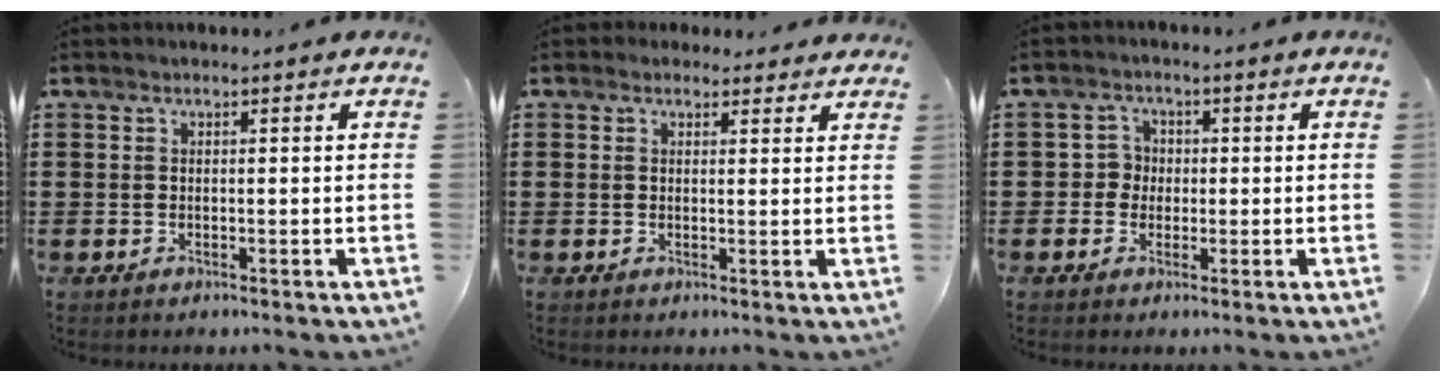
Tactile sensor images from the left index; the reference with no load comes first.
{"total": 1.9, "force": [1.6, 1.0, 0.3], "torque": [-0.002, 0.003, 0.029]}
{"total": 3.0, "force": [-0.3, 2.8, 0.8], "torque": [-0.029, 0.009, -0.011]}